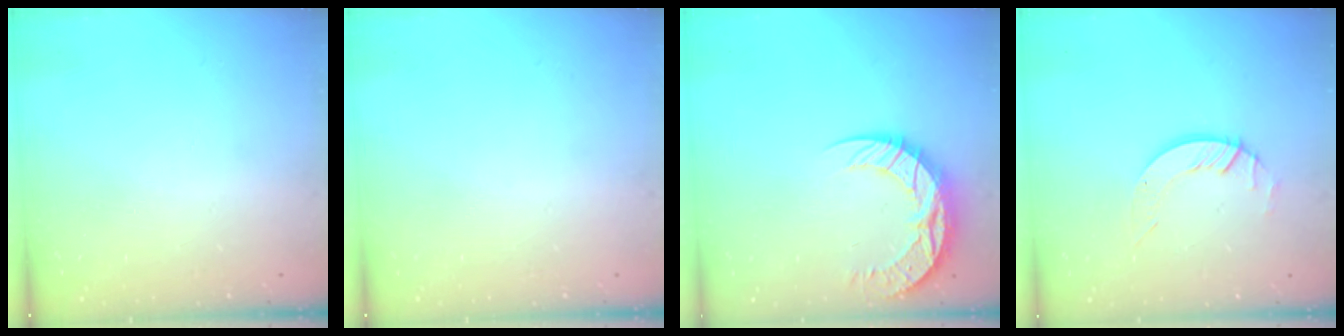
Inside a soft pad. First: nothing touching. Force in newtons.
{"total": 0.0}
{"total": 11.6, "press": 11.6, "slide": 0.9}
{"total": 4.8, "press": 4.8, "slide": 0.3}